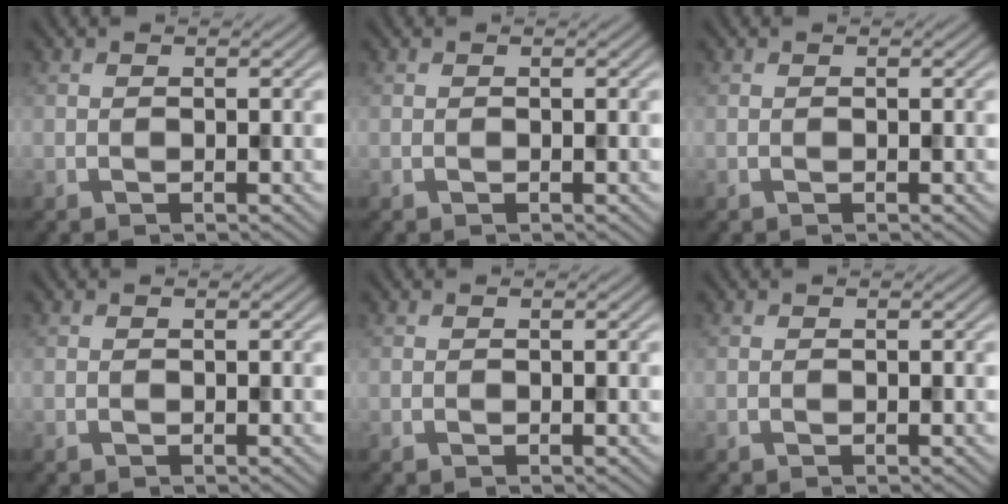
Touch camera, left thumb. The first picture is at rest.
{"total": 0.0}
{"total": 0.0}
{"total": 0.0}
{"total": 0.0}
{"total": 0.0}